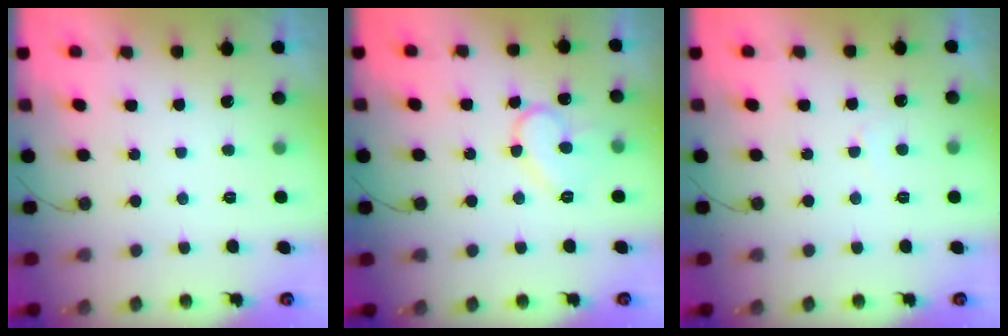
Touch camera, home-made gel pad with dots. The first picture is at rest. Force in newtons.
{"total": 11.1, "press": 11.0, "slide": 0.9}
{"total": 2.6, "press": 2.6, "slide": 0.1}